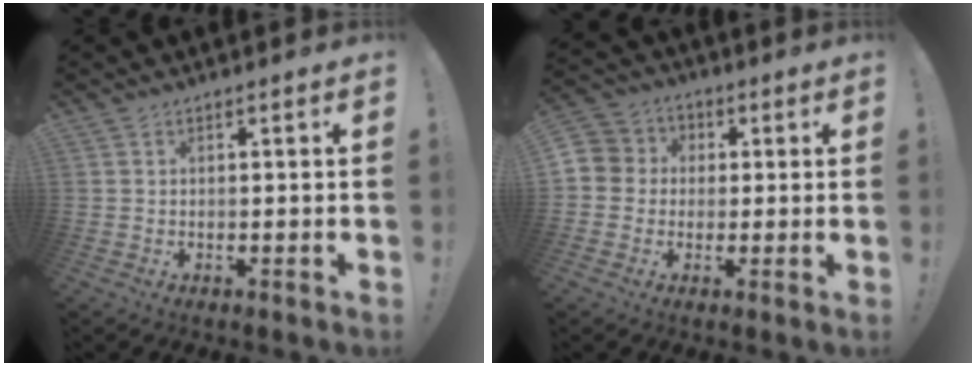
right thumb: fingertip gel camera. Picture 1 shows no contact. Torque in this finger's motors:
{"motor_torque": [0.01, 0.00, -0.02, -0.03, 0.03]}